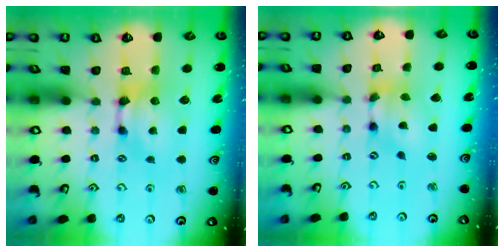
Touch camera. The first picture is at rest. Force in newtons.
{"total": 4.9, "press": 4.4, "slide": 2.1}